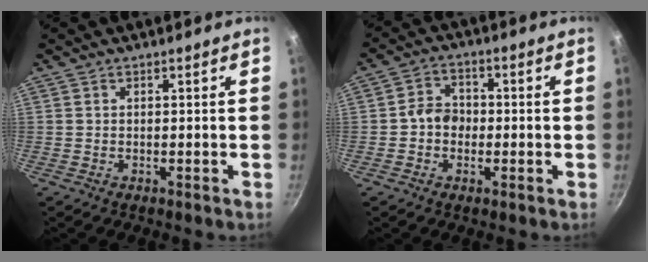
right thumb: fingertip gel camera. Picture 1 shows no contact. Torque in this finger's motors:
{"motor_torque": [0.20, 0.08, -0.27, 0.00, 0.02]}